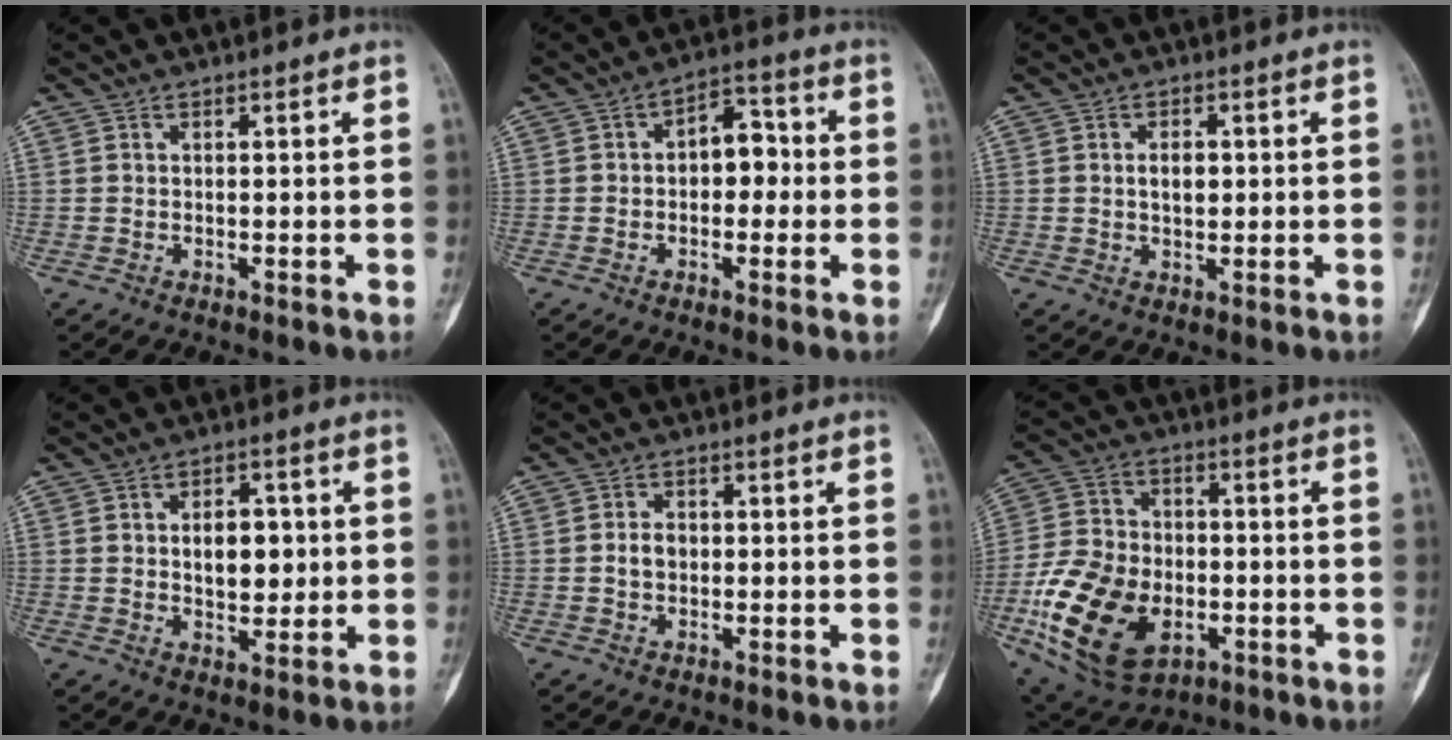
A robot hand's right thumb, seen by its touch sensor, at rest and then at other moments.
{"total": 7.6, "force": [0.1, 4.8, 5.8], "torque": [-0.049, 0.022, -0.009]}
{"total": 3.3, "force": [0.3, 2.1, 2.6], "torque": [-0.029, -0.001, 0.005]}
{"total": 7.9, "force": [0.8, 4.9, 6.1], "torque": [-0.056, -0.002, 0.015]}
{"total": 2.9, "force": [0.0, 2.2, 1.9], "torque": [-0.027, 0.006, -0.002]}
{"total": 19.7, "force": [-5.6, 12.9, 13.8], "torque": [-0.244, 0.008, -0.088]}